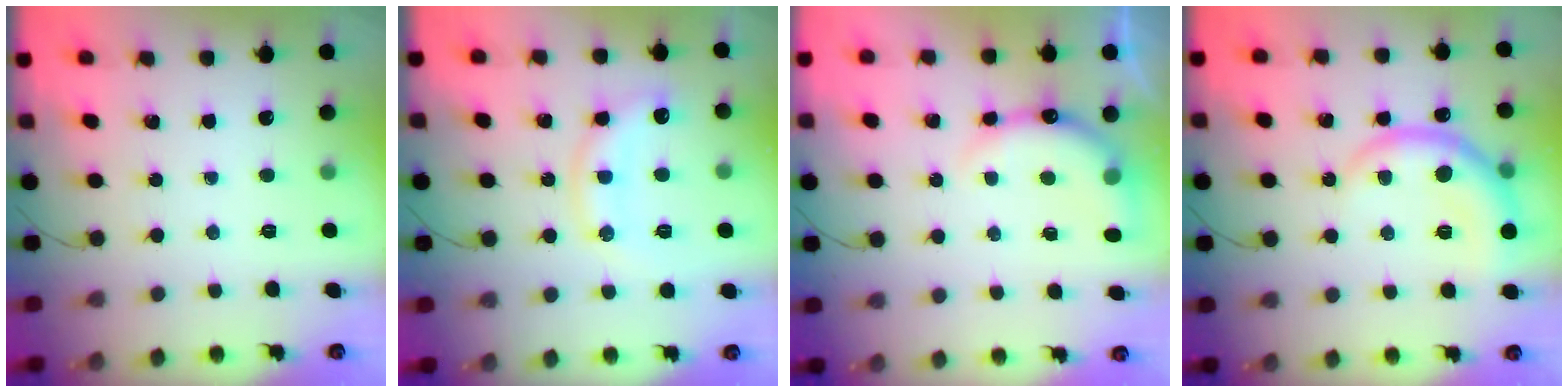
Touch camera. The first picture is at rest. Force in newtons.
{"total": 13.1, "press": 13.1, "slide": 0.5}
{"total": 9.6, "press": 9.6, "slide": 0.3}
{"total": 11.1, "press": 11.1, "slide": 0.6}